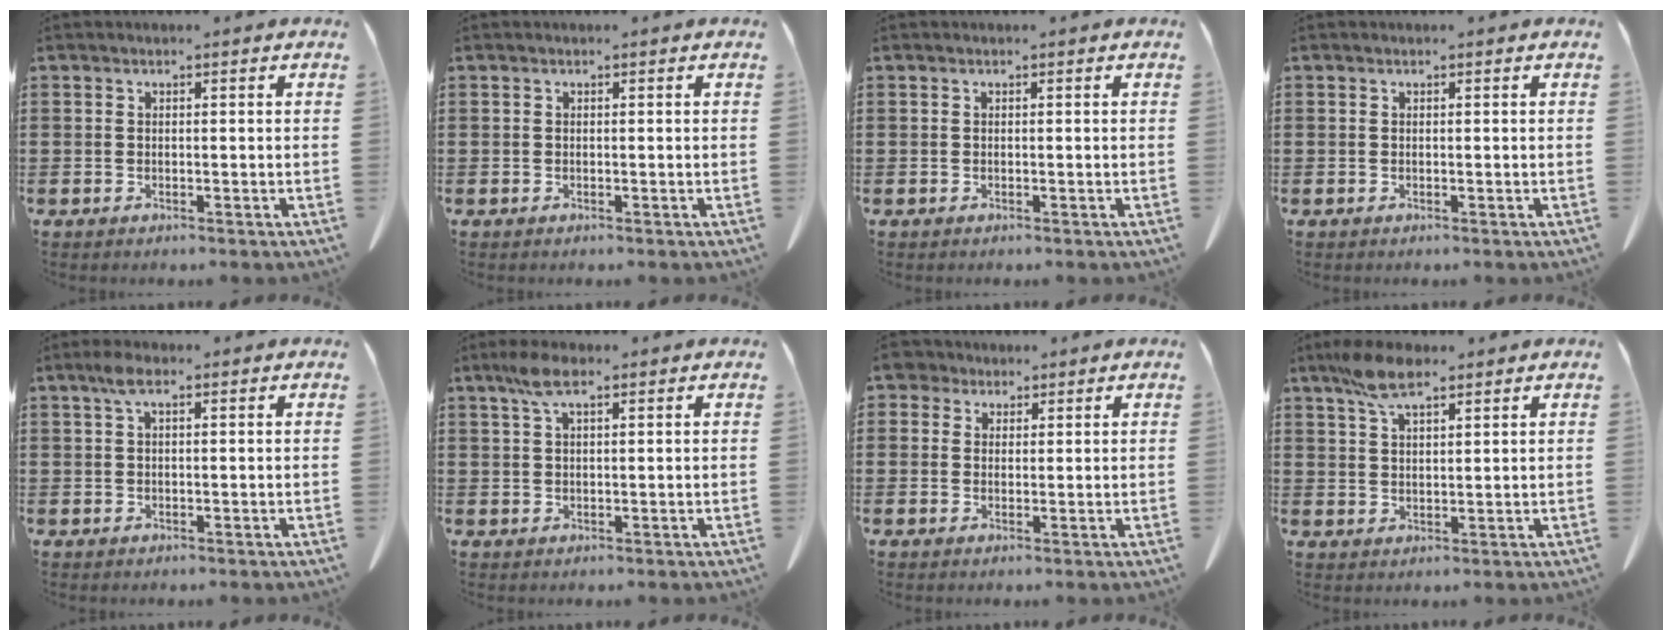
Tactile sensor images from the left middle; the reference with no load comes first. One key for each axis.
{"total": 0.0}
{"total": 0.0}
{"total": 0.0}
{"total": 2.6, "fx": 0.9, "fy": 0.9, "fz": 2.3, "tx": -0.049, "ty": 0.008, "tz": 0.015}
{"total": 4.3, "fx": 2.2, "fy": 1.4, "fz": 3.5, "tx": -0.075, "ty": 0.006, "tz": 0.038}
{"total": 3.3, "fx": 2.4, "fy": 2.1, "fz": 1.0, "tx": -0.033, "ty": 0.011, "tz": 0.046}
{"total": 6.7, "fx": 4.5, "fy": 2.1, "fz": 4.6, "tx": -0.100, "ty": 0.002, "tz": 0.083}